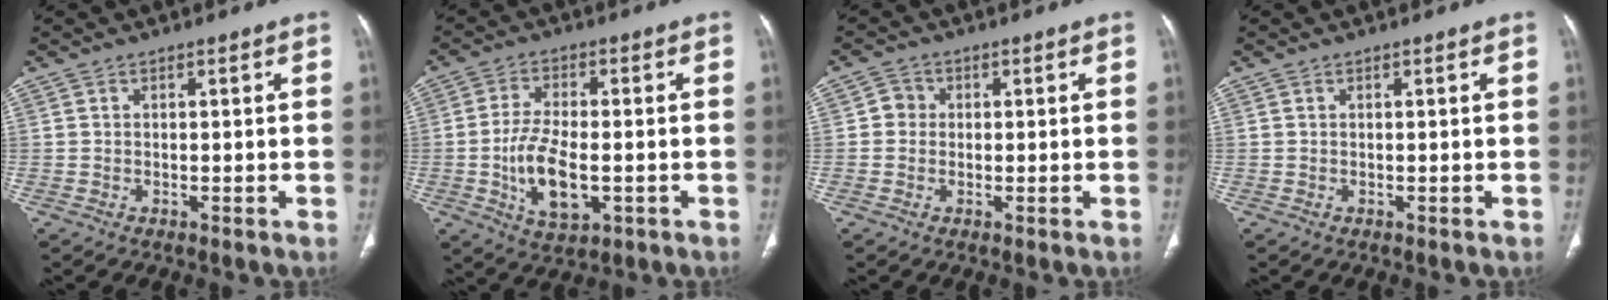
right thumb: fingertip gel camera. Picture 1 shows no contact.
{"total": 10.3, "force": [-2.2, 5.0, 8.7], "torque": [-0.159, 0.002, -0.035]}
{"total": 2.7, "force": [0.1, 2.5, 0.8], "torque": [0.004, 0.007, -0.005]}
{"total": 0.0}